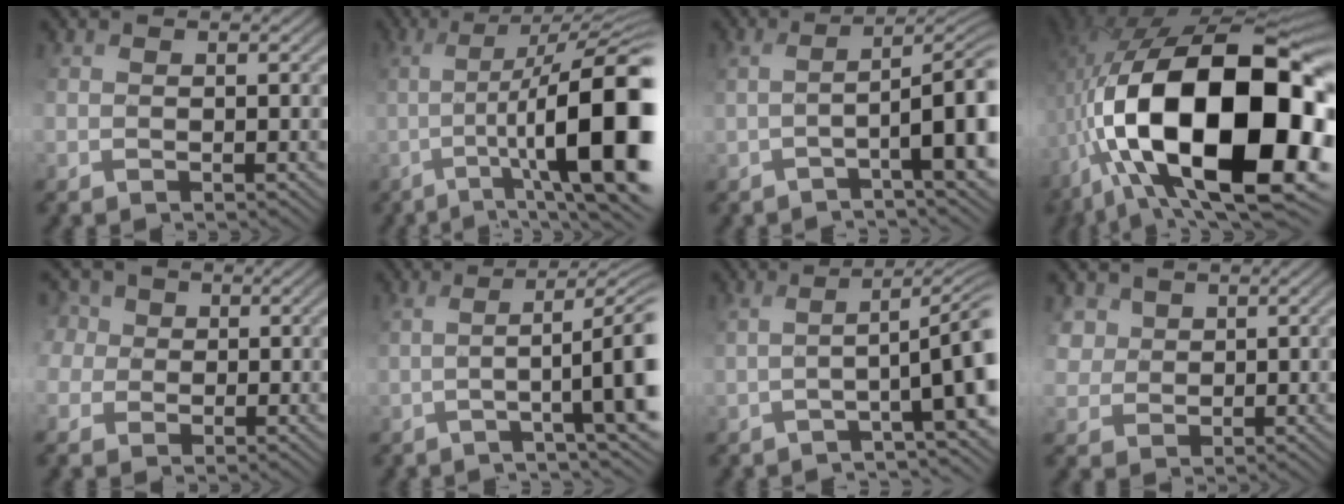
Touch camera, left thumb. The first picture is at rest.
{"total": 15.3, "force": [-2.3, 4.3, 14.6], "torque": [-0.234, -0.014, -0.005]}
{"total": 10.1, "force": [-2.6, 2.0, 9.5], "torque": [-0.115, 0.012, -0.031]}
{"total": 21.0, "force": [-2.4, 12.6, 16.6], "torque": [-0.353, -0.029, -0.005]}
{"total": 5.3, "force": [0.2, 5.0, 1.7], "torque": [-0.091, 0.011, -0.007]}
{"total": 8.6, "force": [-0.9, 1.2, 8.5], "torque": [-0.115, 0.004, -0.003]}
{"total": 8.2, "force": [-1.7, 1.2, 8.0], "torque": [-0.104, 0.012, -0.018]}
{"total": 4.1, "force": [2.9, 2.8, -0.3], "torque": [-0.019, 0.009, 0.064]}